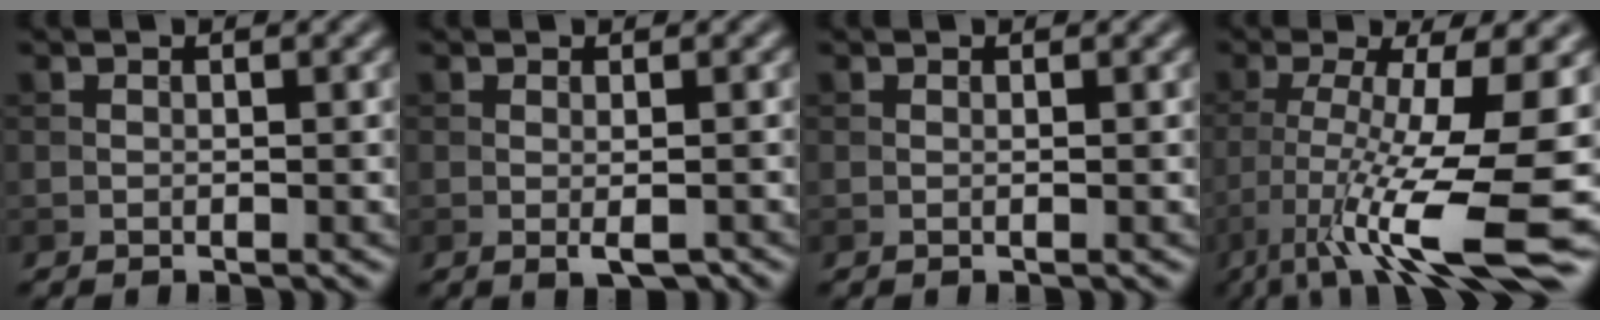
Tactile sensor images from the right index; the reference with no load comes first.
{"total": 1.5, "force": [-0.3, 0.2, 1.5], "torque": [-0.025, -0.003, -0.004]}
{"total": 0.0}
{"total": 11.6, "force": [-4.7, 2.3, 10.3], "torque": [-0.178, -0.012, -0.078]}